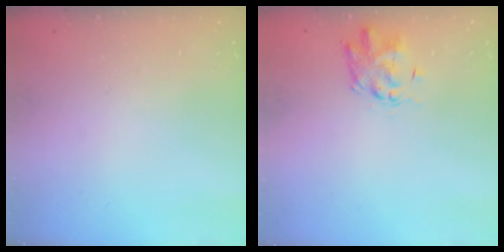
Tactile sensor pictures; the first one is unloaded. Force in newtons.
{"total": 2.5, "press": 2.4, "slide": 0.7}